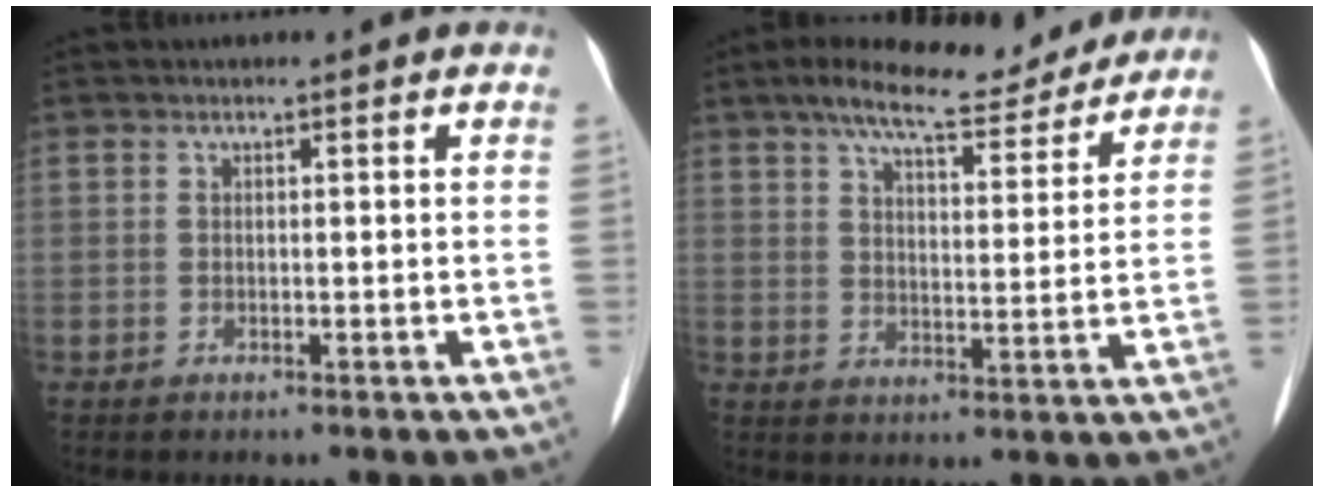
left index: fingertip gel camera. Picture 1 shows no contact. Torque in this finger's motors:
{"motor_torque": [0.15, -0.17, 0.01, 0.00]}